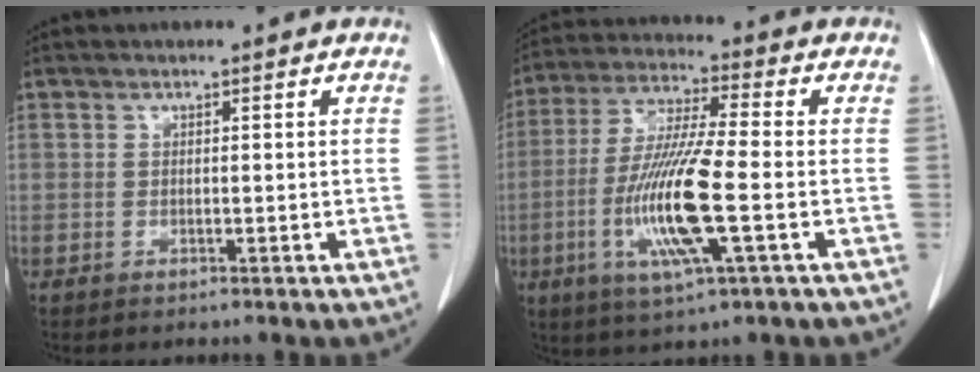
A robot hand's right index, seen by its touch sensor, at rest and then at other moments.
{"total": 13.9, "force": [-3.3, 0.8, 13.5], "torque": [-0.276, -0.016, -0.067]}